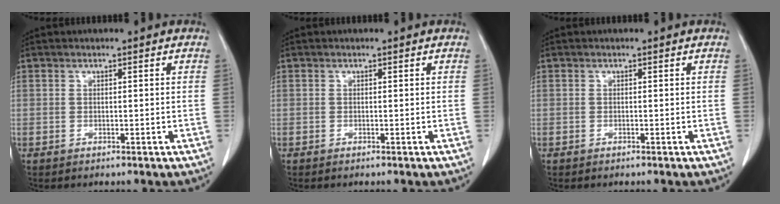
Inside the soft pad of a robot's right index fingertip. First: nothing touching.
{"total": 0.0}
{"total": 0.0}